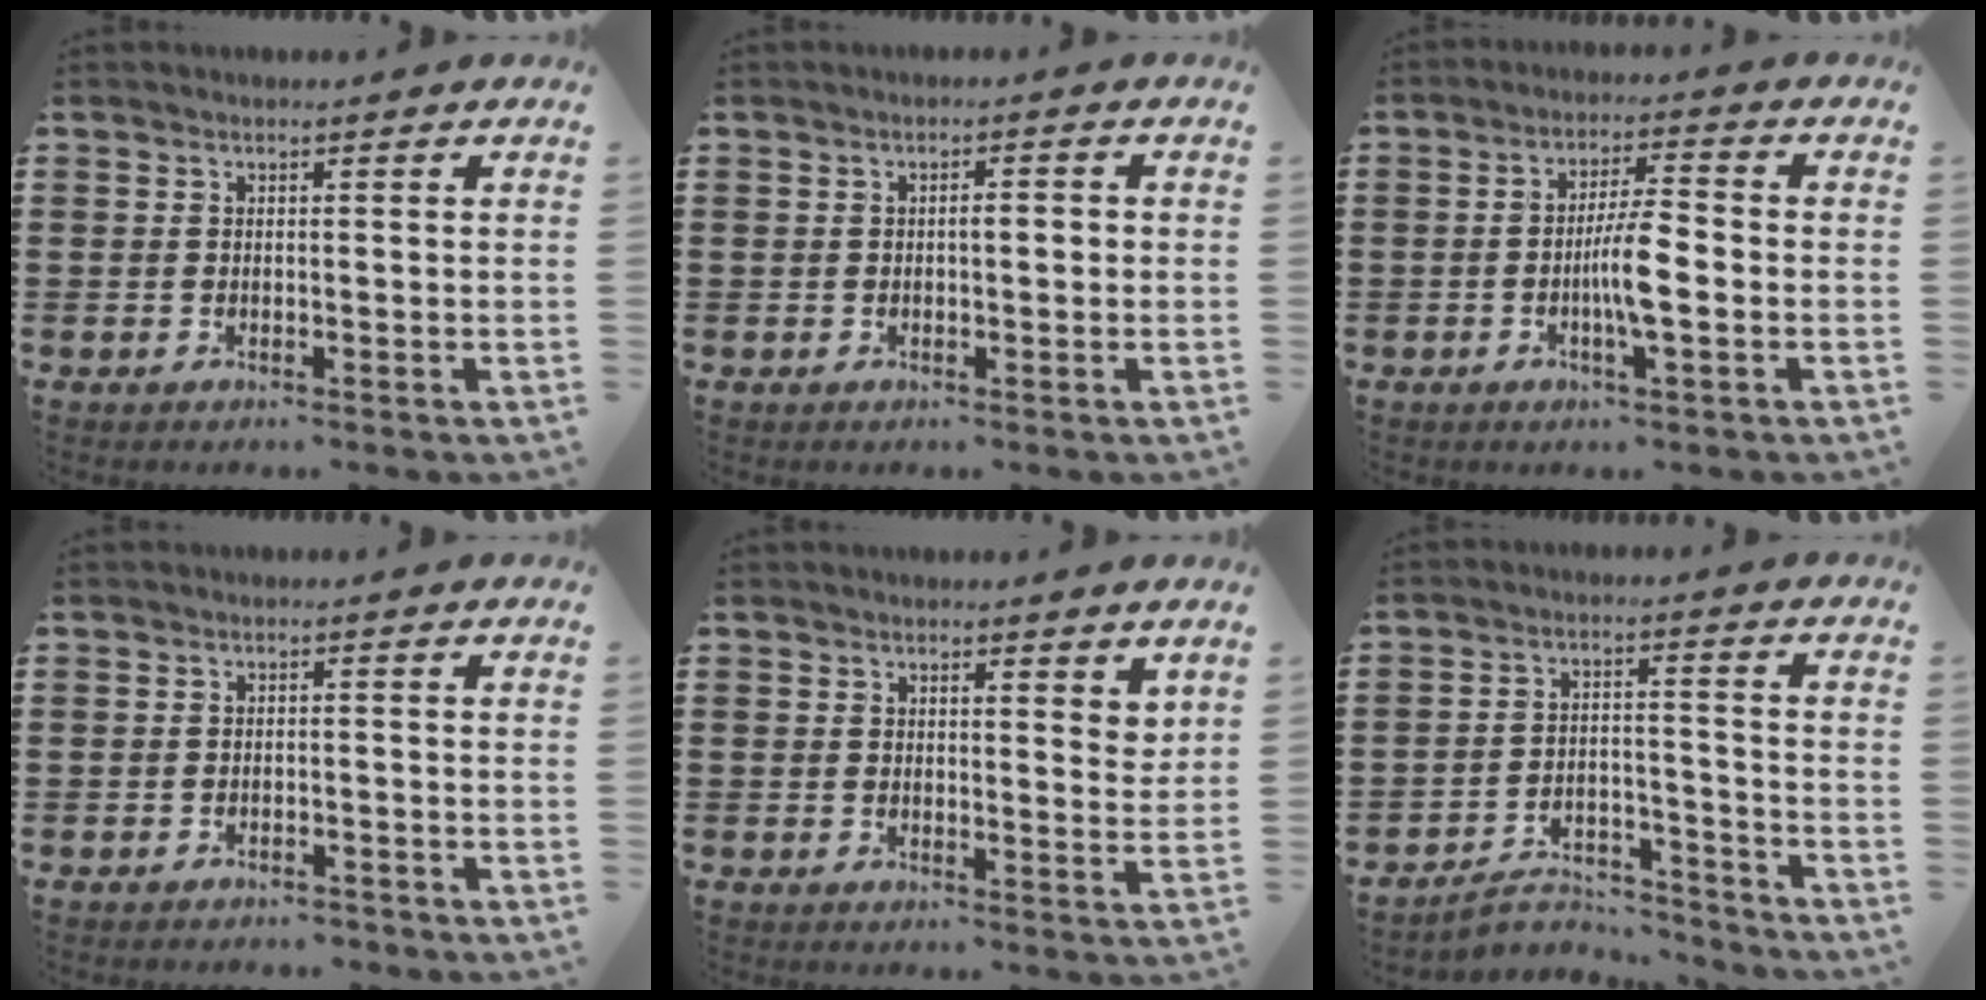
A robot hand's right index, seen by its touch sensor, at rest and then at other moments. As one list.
[{"total": 1.9, "force": [-0.1, 0.5, 1.8], "torque": [-0.033, 0.001, -0.003]}, {"total": 6.1, "force": [-1.5, 0.9, 5.8], "torque": [-0.113, -0.002, -0.032]}, {"total": 1.4, "force": [-1.4, 0.2, -0.1], "torque": [-0.005, 0.001, -0.032]}, {"total": 2.2, "force": [1.8, 0.6, 1.0], "torque": [-0.016, 0.001, 0.033]}, {"total": 5.5, "force": [-5.2, 1.3, 1.4], "torque": [-0.030, 0.007, -0.101]}]